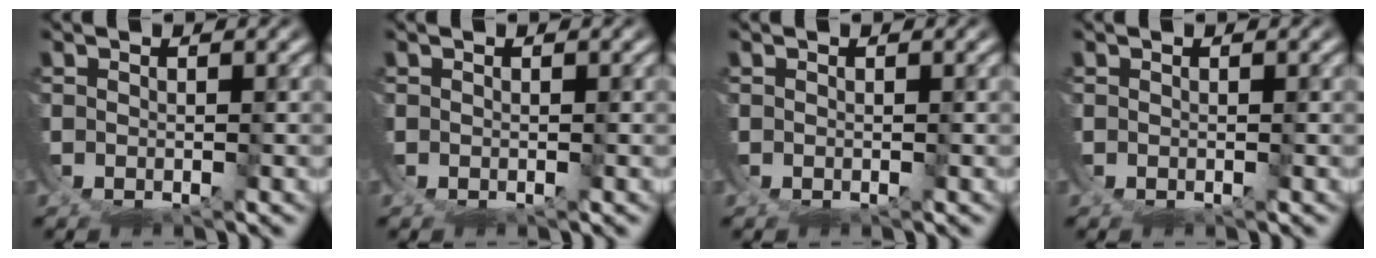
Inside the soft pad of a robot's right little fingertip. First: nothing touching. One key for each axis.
{"total": 0.0}
{"total": 0.0}
{"total": 0.0}